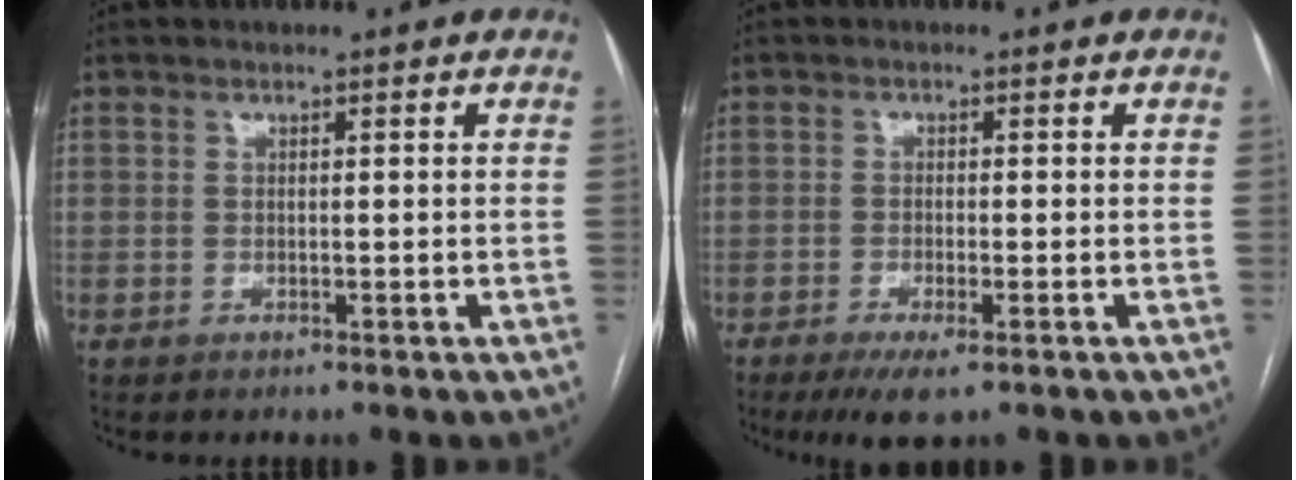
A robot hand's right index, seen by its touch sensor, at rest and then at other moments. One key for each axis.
{"total": 4.6, "fx": -2.7, "fy": 0.7, "fz": 3.6, "tx": -0.067, "ty": -0.012, "tz": -0.044}